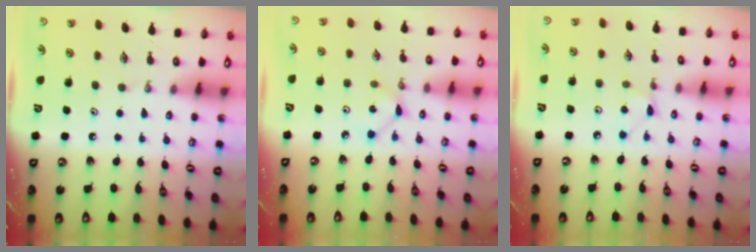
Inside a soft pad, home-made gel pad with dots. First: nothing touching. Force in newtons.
{"total": 1.5, "press": 1.5, "slide": 0.1}
{"total": 3.0, "press": 3.0, "slide": 0.4}